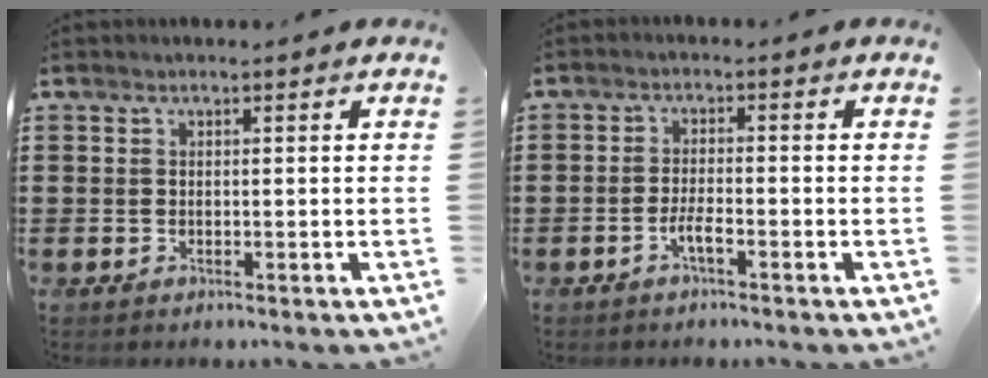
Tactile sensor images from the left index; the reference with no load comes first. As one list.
[{"total": 2.6, "force": [-1.5, 0.3, 2.1], "torque": [-0.044, 0.000, -0.030]}]